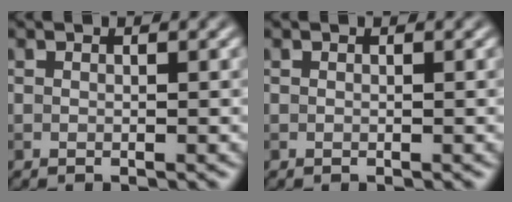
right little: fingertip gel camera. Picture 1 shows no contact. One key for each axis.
{"total": 0.0}